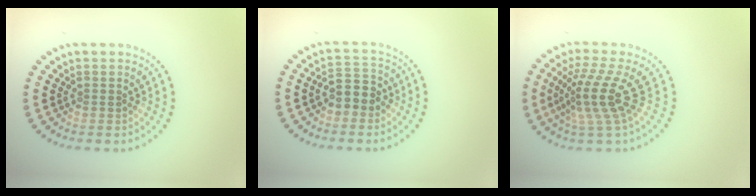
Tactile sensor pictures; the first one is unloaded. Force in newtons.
{"total": 2.7, "press": 2.6, "slide": 0.8}
{"total": 4.3, "press": 3.0, "slide": 3.1}